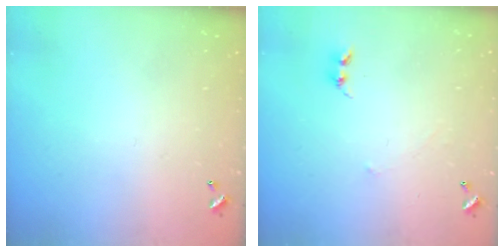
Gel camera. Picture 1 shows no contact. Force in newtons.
{"total": 2.3, "press": 2.3, "slide": 0.3}